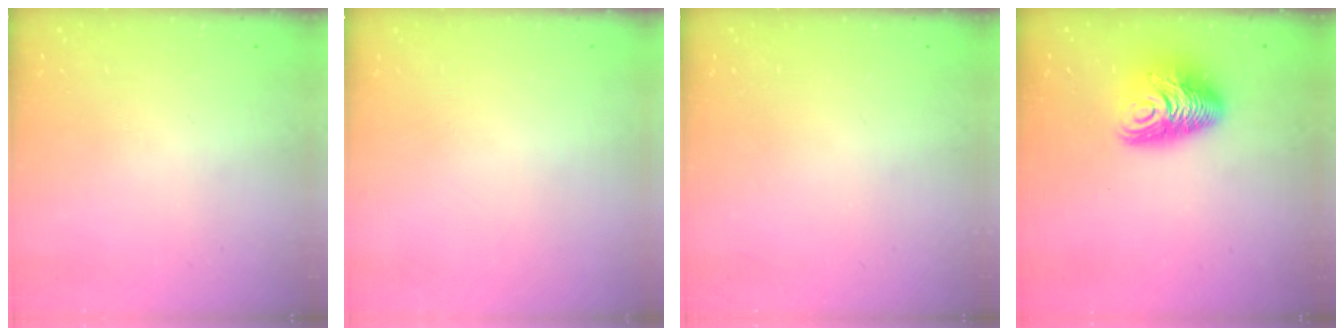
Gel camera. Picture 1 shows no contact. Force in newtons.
{"total": 0.0}
{"total": 0.0}
{"total": 11.4, "press": 11.4, "slide": 1.2}